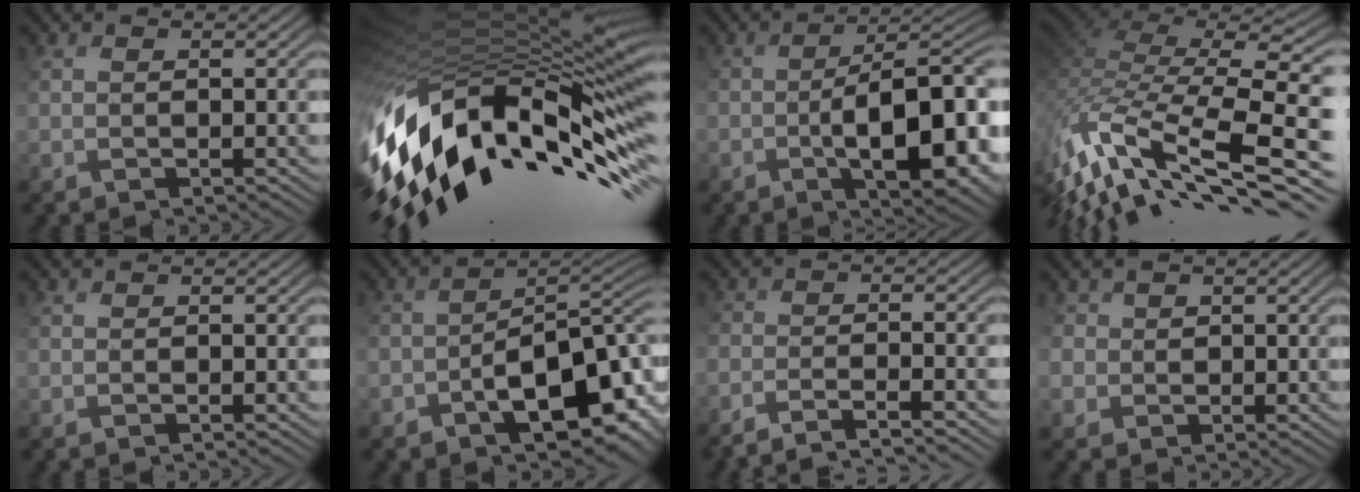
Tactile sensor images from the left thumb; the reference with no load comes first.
{"total": 17.0, "force": [-6.0, 7.4, 14.0], "torque": [-0.299, -0.016, -0.098]}
{"total": 13.2, "force": [-4.1, 5.4, 11.4], "torque": [-0.158, -0.010, -0.045]}
{"total": 13.0, "force": [-3.9, 5.0, 11.4], "torque": [-0.285, 0.010, -0.066]}
{"total": 0.0}
{"total": 10.8, "force": [-5.3, 5.3, 7.8], "torque": [-0.101, -0.012, -0.076]}
{"total": 5.8, "force": [-5.3, 0.3, 2.3], "torque": [-0.031, 0.013, -0.086]}
{"total": 2.3, "force": [0.4, 1.6, -1.7], "torque": [0.021, 0.000, 0.017]}